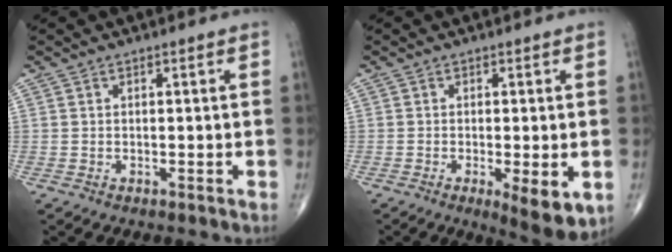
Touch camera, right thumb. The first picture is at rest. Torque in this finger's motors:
{"motor_torque": [-0.06, 0.40, 0.41, 0.24, 0.12]}